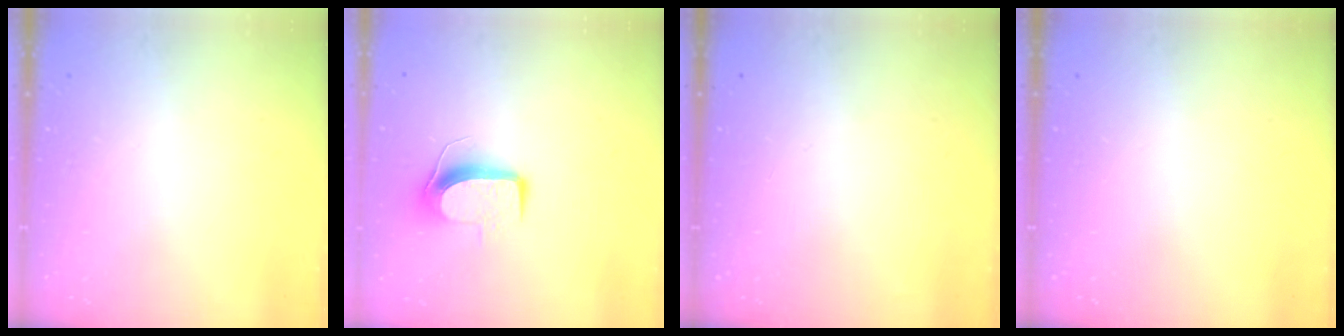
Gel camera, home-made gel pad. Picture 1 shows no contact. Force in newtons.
{"total": 9.0, "press": 9.0, "slide": 0.2}
{"total": 0.0}
{"total": 0.0}